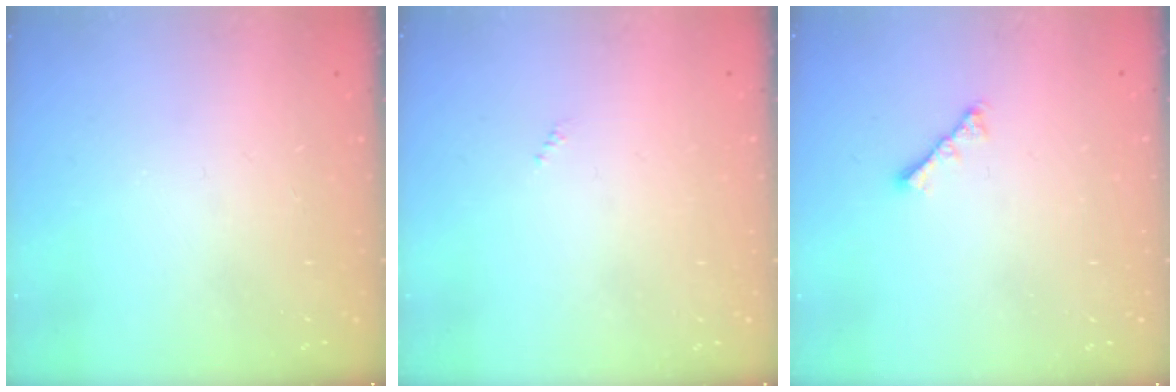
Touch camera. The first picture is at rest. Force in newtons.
{"total": 0.0}
{"total": 2.9, "press": 2.8, "slide": 0.5}